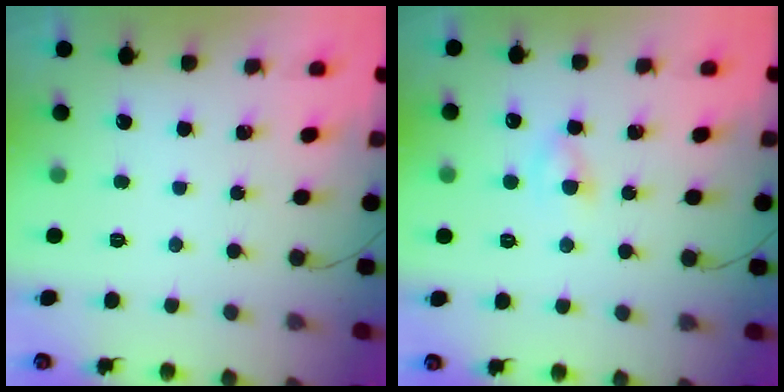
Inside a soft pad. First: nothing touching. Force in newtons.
{"total": 2.4, "press": 2.2, "slide": 1.0}